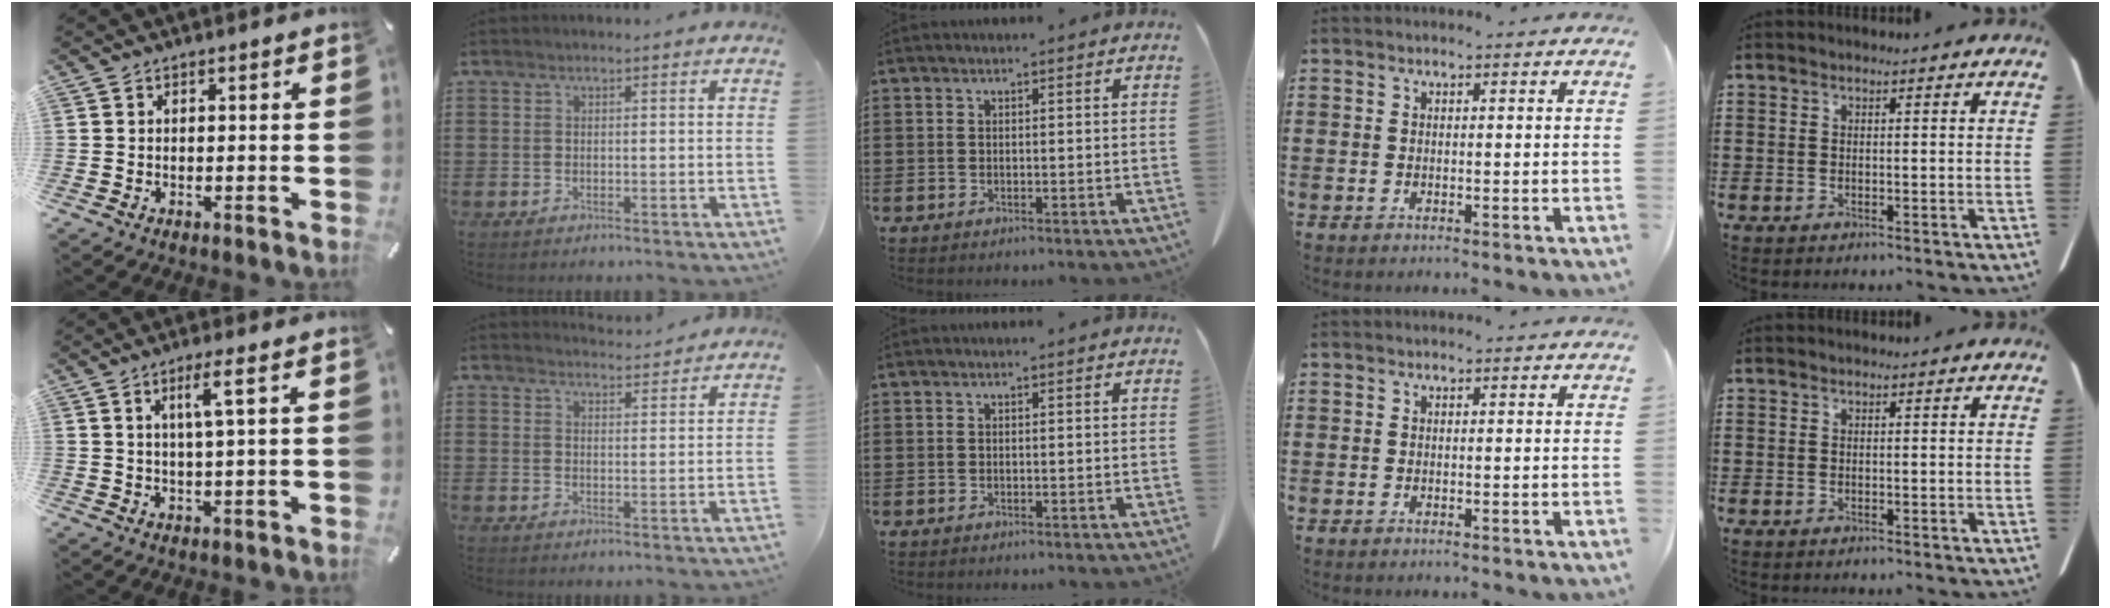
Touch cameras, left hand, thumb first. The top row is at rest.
{"thumb": {"total": 5.5, "force": [1.7, 0.2, 5.2], "torque": [-0.105, 0.000, 0.024]}, "index": {"total": 2.9, "force": [2.9, 0.1, 0.1], "torque": [-0.003, -0.013, 0.053]}}